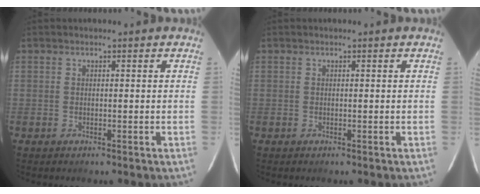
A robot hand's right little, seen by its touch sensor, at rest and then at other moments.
{"total": 0.0}